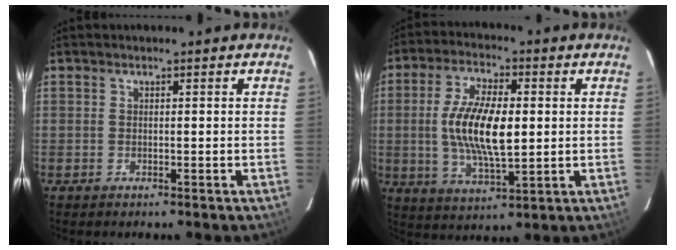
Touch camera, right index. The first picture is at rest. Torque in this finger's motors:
{"motor_torque": [1.28, 0.64, 0.43, 0.21]}